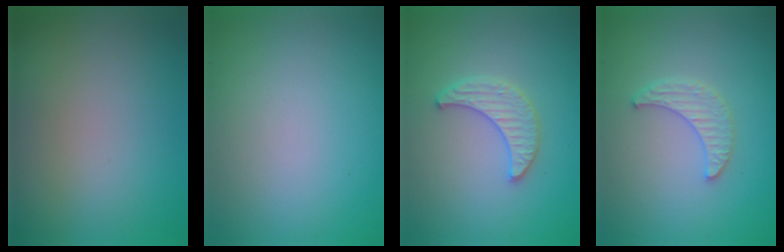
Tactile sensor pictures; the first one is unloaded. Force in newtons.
{"total": 0.0}
{"total": 2.9, "press": 2.9, "slide": 0.7}
{"total": 2.2, "press": 2.2, "slide": 0.5}